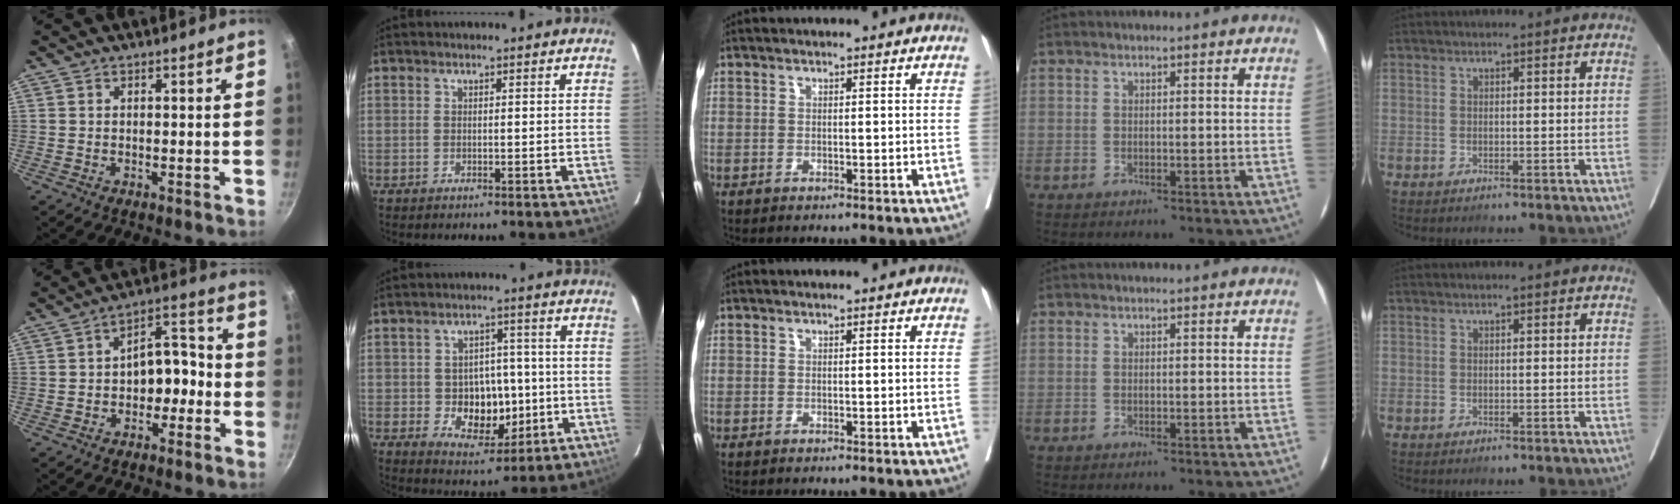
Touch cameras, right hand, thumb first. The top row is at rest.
{"thumb": {"total": 9.2, "force": [-1.7, 5.9, 6.9], "torque": [-0.063, 0.042, -0.039]}, "index": {"total": 9.4, "force": [-1.3, 6.5, 6.7], "torque": [-0.102, 0.013, -0.007]}}